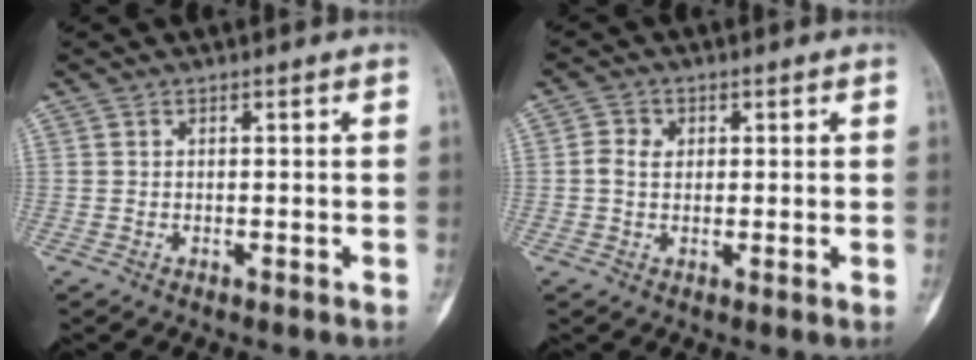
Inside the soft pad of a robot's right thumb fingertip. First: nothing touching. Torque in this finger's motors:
{"motor_torque": [-0.53, 0.74, -0.12, 0.07, -0.09]}